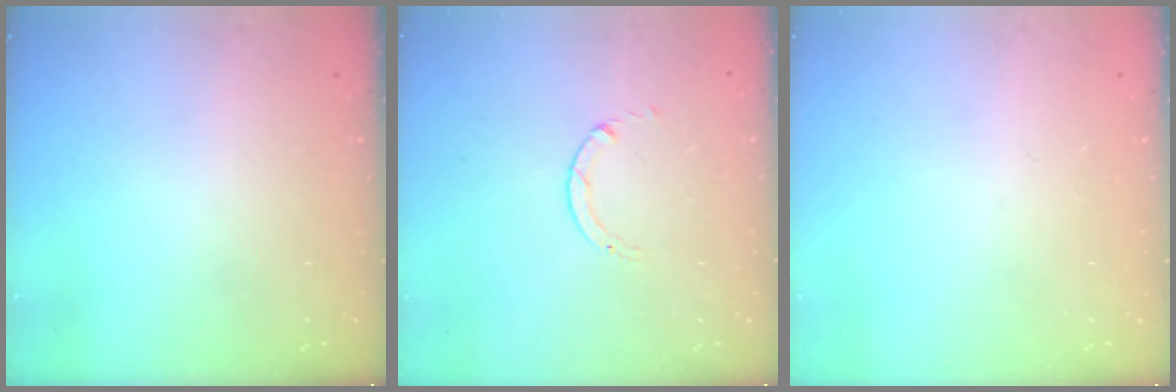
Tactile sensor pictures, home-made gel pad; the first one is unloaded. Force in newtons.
{"total": 0.7, "press": 0.7, "slide": 0.1}
{"total": 0.0}